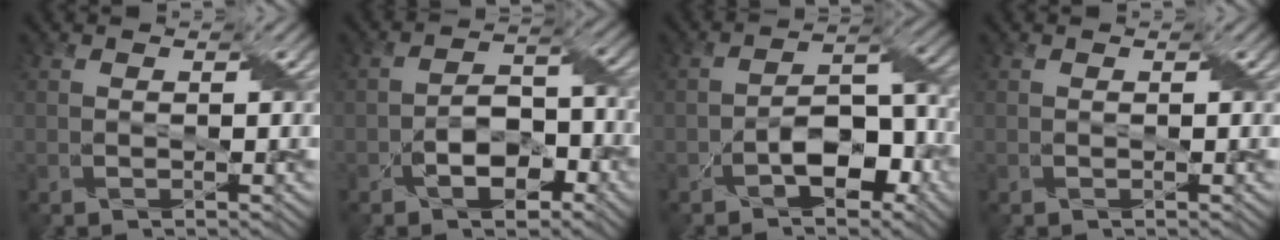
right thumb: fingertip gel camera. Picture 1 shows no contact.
{"total": 6.4, "force": [-3.4, 3.6, 4.1], "torque": [-0.061, 0.007, -0.063]}
{"total": 6.9, "force": [-3.3, 3.6, 4.9], "torque": [-0.070, 0.012, -0.060]}
{"total": 0.0}